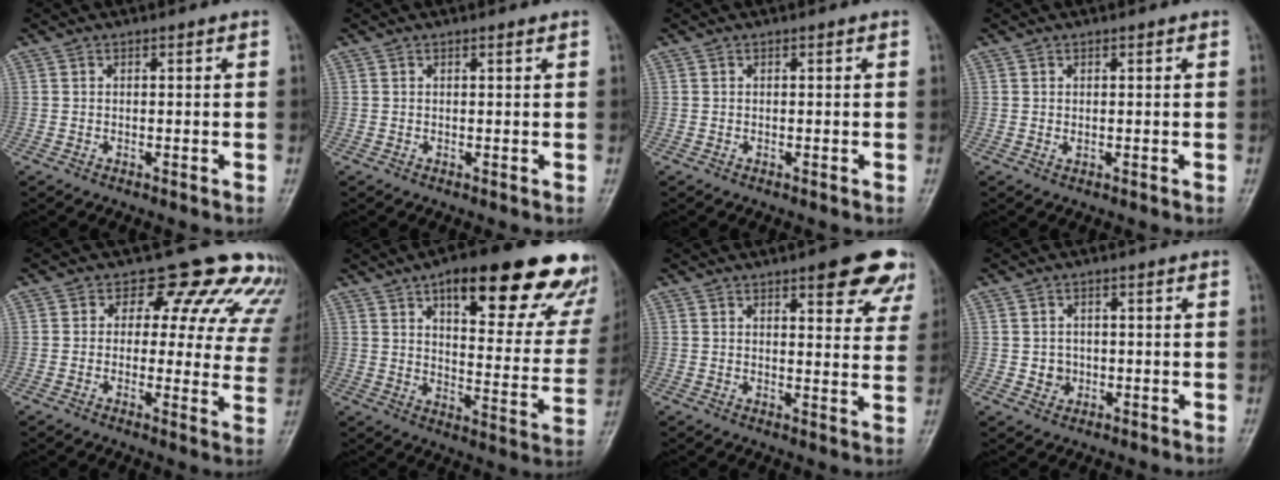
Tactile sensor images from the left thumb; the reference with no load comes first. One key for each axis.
{"total": 0.5, "fx": 0.4, "fy": 0.1, "fz": 0.3, "tx": -0.008, "ty": -0.002, "tz": 0.005}
{"total": 0.0}
{"total": 1.0, "fx": 0.4, "fy": 0.5, "fz": 0.8, "tx": -0.011, "ty": -0.002, "tz": 0.008}
{"total": 15.2, "fx": 12.1, "fy": 7.4, "fz": 5.6, "tx": -0.001, "ty": -0.061, "tz": 0.112}
{"total": 26.9, "fx": 16.5, "fy": 9.4, "fz": 19.1, "tx": -0.205, "ty": -0.050, "tz": 0.217}
{"total": 12.2, "fx": 7.5, "fy": 4.0, "fz": 8.8, "tx": -0.064, "ty": -0.032, "tz": 0.085}
{"total": 2.6, "fx": -0.3, "fy": 2.4, "fz": 0.8, "tx": 0.003, "ty": 0.005, "tz": -0.001}